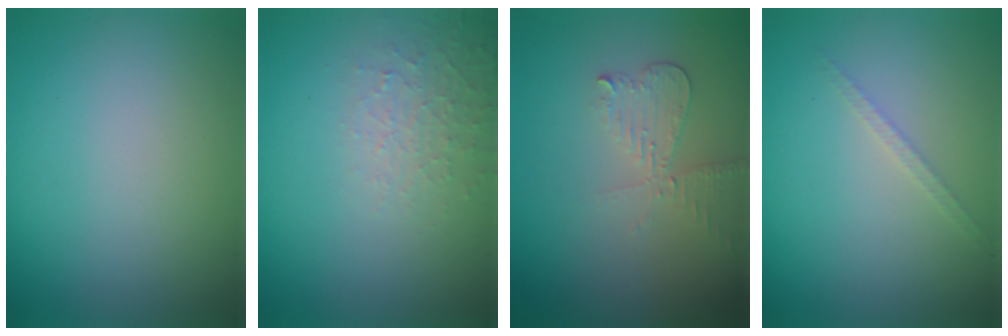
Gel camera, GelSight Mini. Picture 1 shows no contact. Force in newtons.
{"total": 2.1, "press": 2.0, "slide": 0.5}
{"total": 2.4, "press": 2.4, "slide": 0.5}
{"total": 1.1, "press": 1.1, "slide": 0.2}